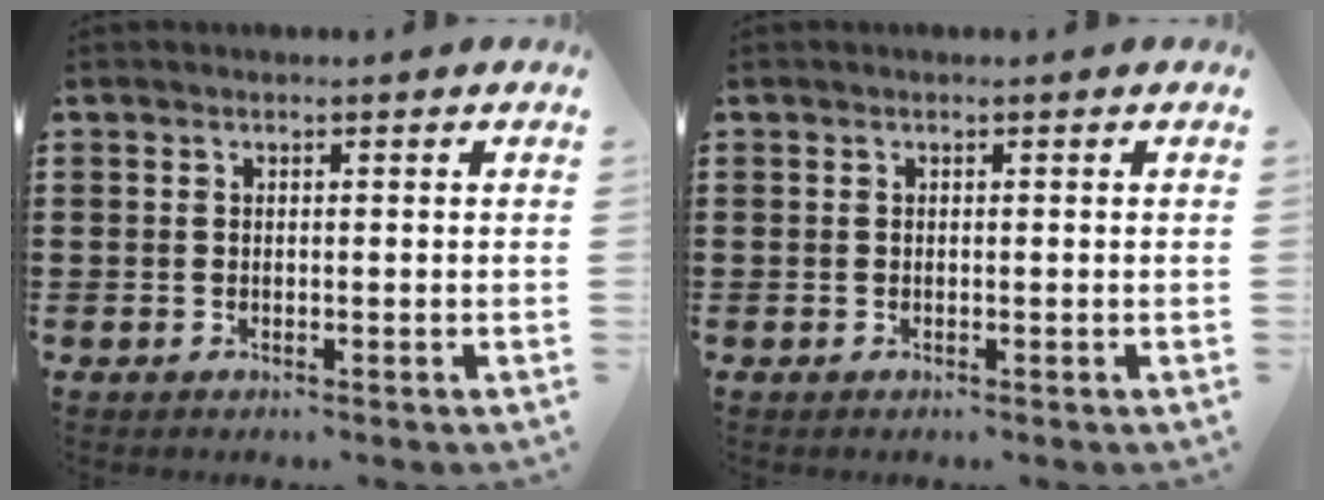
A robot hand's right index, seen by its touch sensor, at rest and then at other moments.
{"total": 0.0}